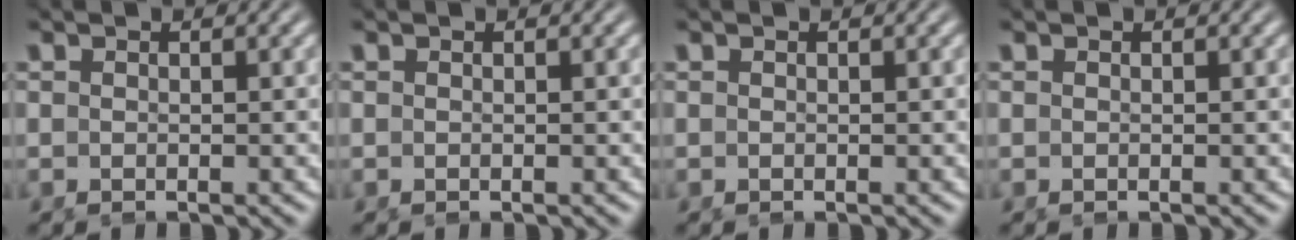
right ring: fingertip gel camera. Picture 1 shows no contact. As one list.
[{"total": 0.0}, {"total": 0.0}, {"total": 0.0}]